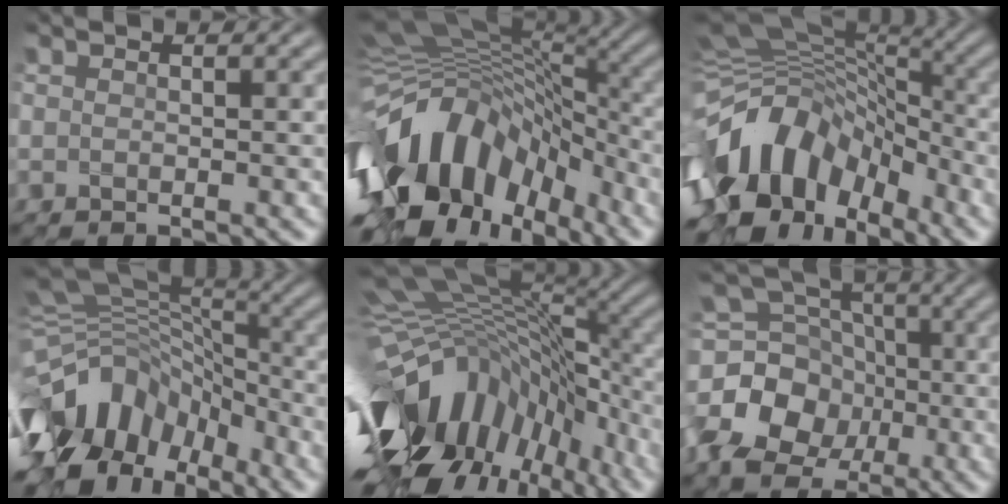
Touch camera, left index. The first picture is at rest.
{"total": 13.8, "force": [-4.4, 8.4, 10.0], "torque": [-0.208, 0.010, -0.079]}
{"total": 13.5, "force": [-5.4, 8.7, 8.9], "torque": [-0.194, 0.012, -0.109]}
{"total": 13.2, "force": [-7.0, 8.3, 7.6], "torque": [-0.166, 0.019, -0.119]}
{"total": 15.8, "force": [-5.2, 8.0, 12.6], "torque": [-0.255, 0.007, -0.090]}
{"total": 9.2, "force": [-2.7, 7.4, 4.8], "torque": [-0.108, 0.002, -0.062]}